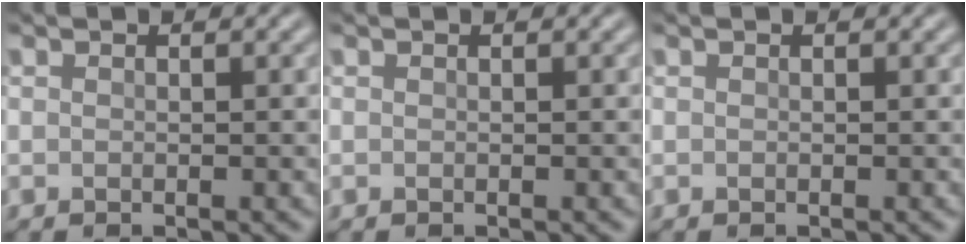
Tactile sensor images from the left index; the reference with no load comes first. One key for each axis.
{"total": 0.0}
{"total": 0.0}